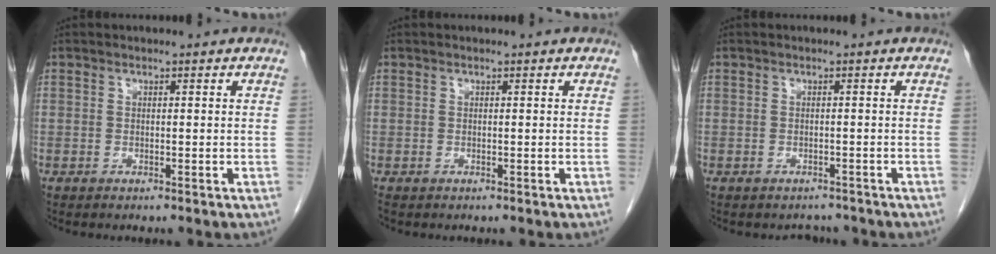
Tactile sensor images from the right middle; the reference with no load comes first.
{"total": 0.6, "force": [-0.5, 0.3, 0.2], "torque": [-0.005, 0.001, -0.007]}
{"total": 2.4, "force": [-2.1, 1.1, -0.1], "torque": [0.000, 0.001, -0.030]}